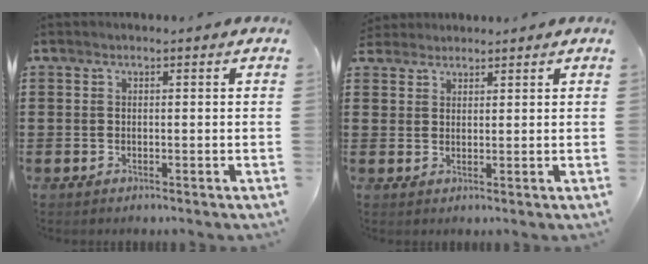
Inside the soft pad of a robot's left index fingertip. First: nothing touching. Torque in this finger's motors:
{"motor_torque": [0.01, -0.02, -0.06, -0.03]}